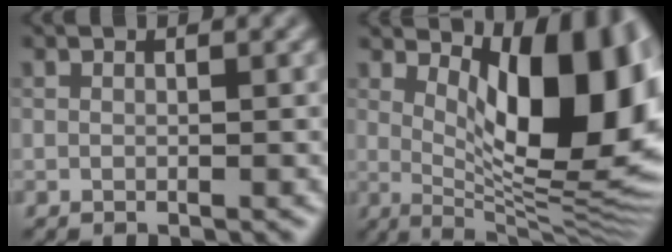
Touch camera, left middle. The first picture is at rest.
{"total": 13.3, "force": [3.6, 5.1, 11.8], "torque": [-0.144, -0.003, 0.057]}